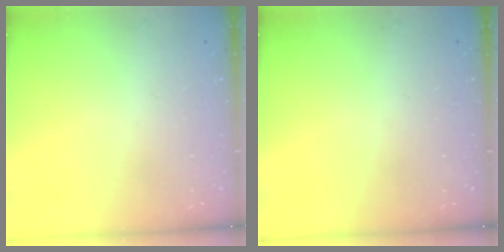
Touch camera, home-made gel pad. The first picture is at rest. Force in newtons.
{"total": 0.0}